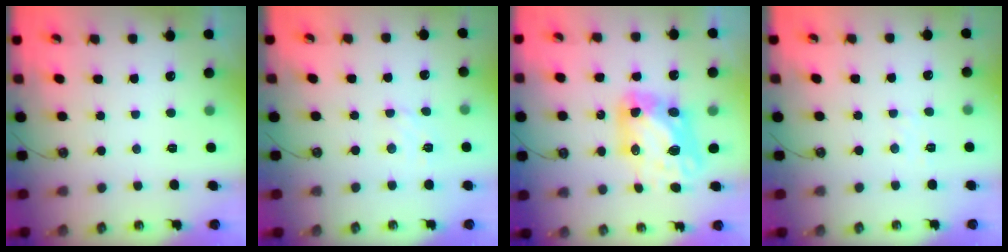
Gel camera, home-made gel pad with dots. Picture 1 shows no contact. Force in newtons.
{"total": 4.7, "press": 4.6, "slide": 0.6}
{"total": 10.2, "press": 10.1, "slide": 1.2}
{"total": 4.9, "press": 4.9, "slide": 0.6}